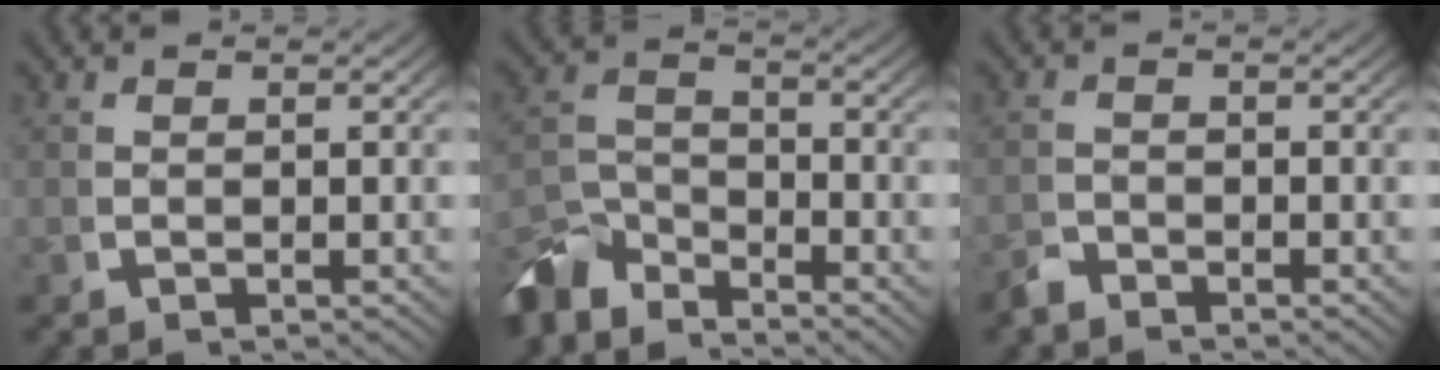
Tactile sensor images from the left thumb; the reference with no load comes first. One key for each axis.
{"total": 6.2, "fx": -4.2, "fy": 3.4, "fz": 3.1, "tx": -0.047, "ty": -0.019, "tz": -0.073}
{"total": 1.3, "fx": -1.3, "fy": 0.3, "fz": 0.0, "tx": 0.004, "ty": -0.008, "tz": -0.028}